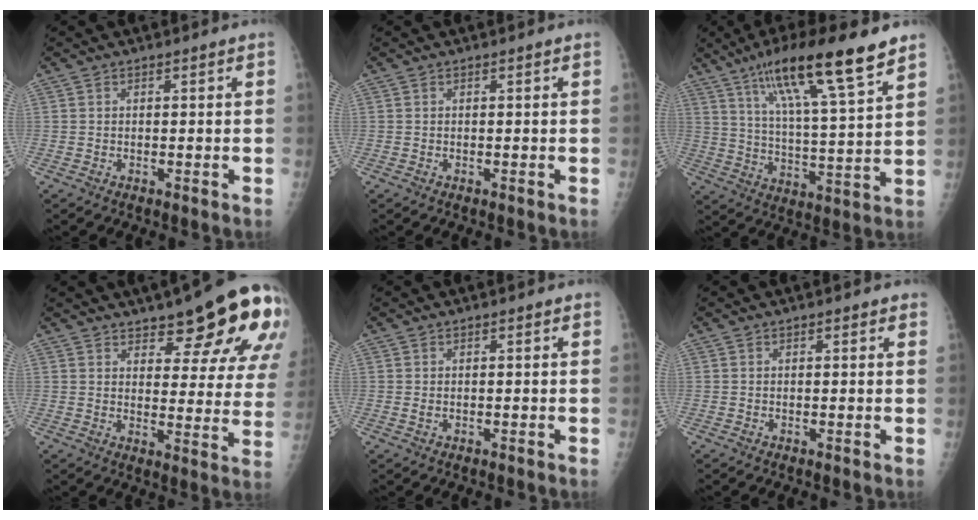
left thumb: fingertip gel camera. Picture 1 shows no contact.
{"total": 0.0}
{"total": 18.7, "force": [11.9, 2.5, 14.2], "torque": [-0.228, -0.043, 0.201]}
{"total": 19.2, "force": [11.8, 6.1, 13.8], "torque": [-0.140, -0.061, 0.149]}
{"total": 0.6, "force": [0.1, 0.4, 0.5], "torque": [-0.008, -0.002, 0.005]}
{"total": 1.0, "force": [0.7, 0.4, 0.7], "torque": [-0.009, -0.001, 0.006]}